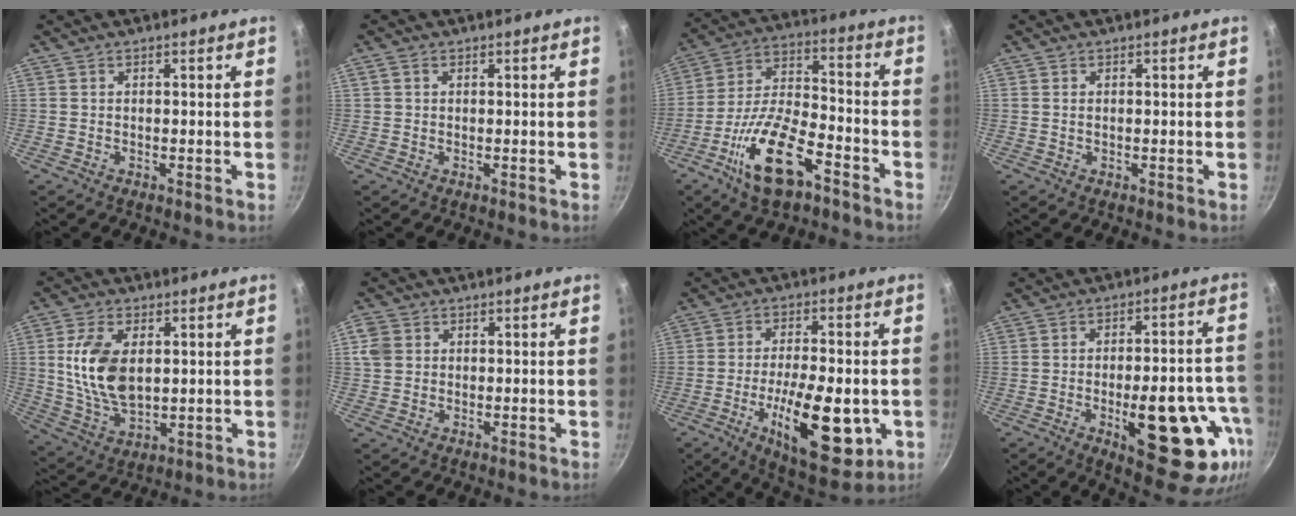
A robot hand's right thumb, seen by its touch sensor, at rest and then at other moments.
{"total": 1.2, "force": [0.5, 0.9, 0.7], "torque": [-0.013, 0.003, 0.007]}
{"total": 16.7, "force": [-8.7, 6.9, 12.5], "torque": [-0.226, 0.044, -0.167]}
{"total": 0.7, "force": [0.2, 0.4, 0.5], "torque": [-0.010, 0.001, 0.004]}
{"total": 13.2, "force": [2.4, 7.6, 10.5], "torque": [-0.191, -0.017, 0.053]}
{"total": 4.0, "force": [0.9, 3.5, 1.9], "torque": [-0.026, 0.002, 0.015]}
{"total": 18.5, "force": [-4.8, 7.6, 16.2], "torque": [-0.237, 0.003, -0.069]}
{"total": 21.9, "force": [-7.3, 8.7, 18.8], "torque": [-0.198, 0.018, -0.089]}